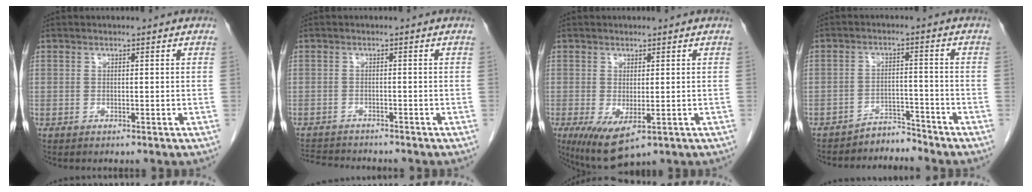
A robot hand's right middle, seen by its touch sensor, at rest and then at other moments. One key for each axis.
{"total": 6.2, "fx": -6.0, "fy": 0.8, "fz": 1.6, "tx": -0.024, "ty": -0.009, "tz": -0.094}
{"total": 7.1, "fx": -2.7, "fy": 2.8, "fz": 6.0, "tx": -0.103, "ty": -0.022, "tz": -0.030}
{"total": 3.8, "fx": -3.7, "fy": 0.4, "fz": -0.8, "tx": 0.020, "ty": 0.003, "tz": -0.059}